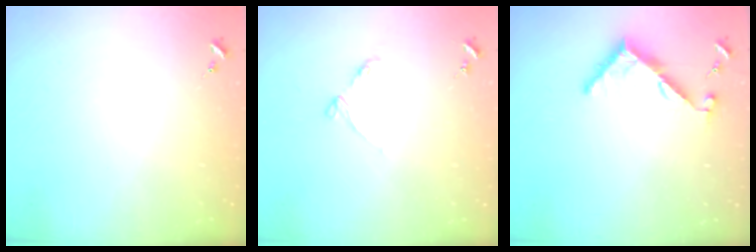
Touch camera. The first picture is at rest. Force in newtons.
{"total": 3.6, "press": 3.5, "slide": 0.4}
{"total": 6.3, "press": 6.3, "slide": 0.5}